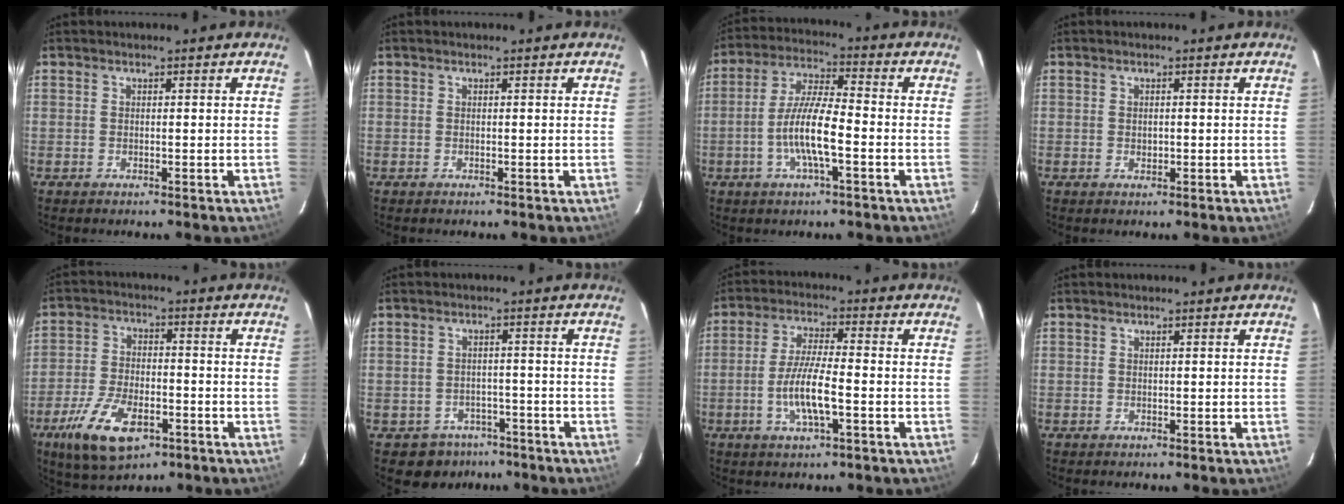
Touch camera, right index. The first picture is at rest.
{"total": 0.0}
{"total": 10.2, "force": [-3.1, 1.7, 9.6], "torque": [-0.193, 0.001, -0.061]}
{"total": 1.0, "force": [0.0, 0.8, 0.7], "torque": [-0.009, 0.002, 0.000]}
{"total": 13.1, "force": [-6.8, 6.2, 9.3], "torque": [-0.203, -0.018, -0.119]}
{"total": 5.8, "force": [-3.9, 4.3, 0.5], "torque": [-0.017, 0.028, -0.045]}
{"total": 8.5, "force": [-2.5, 1.5, 7.9], "torque": [-0.157, -0.003, -0.049]}
{"total": 0.6, "force": [0.2, 0.5, -0.1], "torque": [0.004, 0.003, 0.002]}